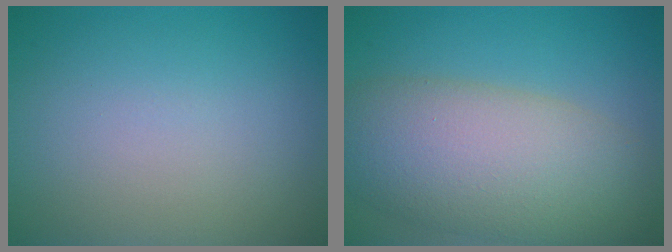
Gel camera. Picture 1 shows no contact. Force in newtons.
{"total": 9.6, "press": 9.6, "slide": 0.5}